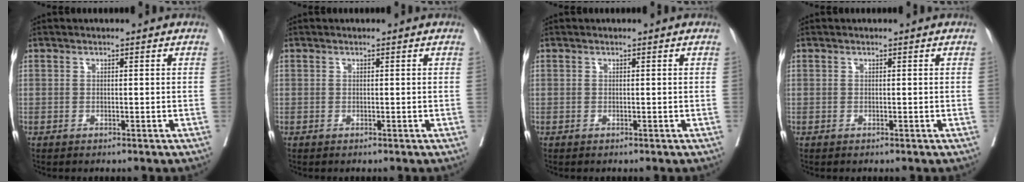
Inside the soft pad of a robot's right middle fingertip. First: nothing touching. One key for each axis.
{"total": 0.0}
{"total": 0.0}
{"total": 0.0}